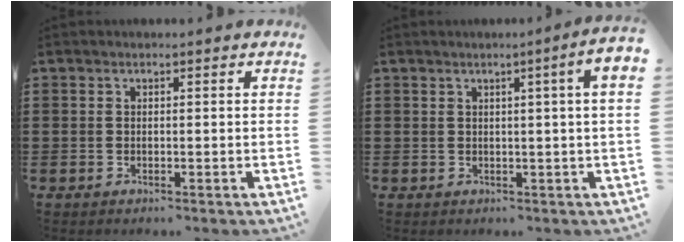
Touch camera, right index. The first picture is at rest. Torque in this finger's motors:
{"motor_torque": [0.98, -0.17, 0.25, 0.10]}